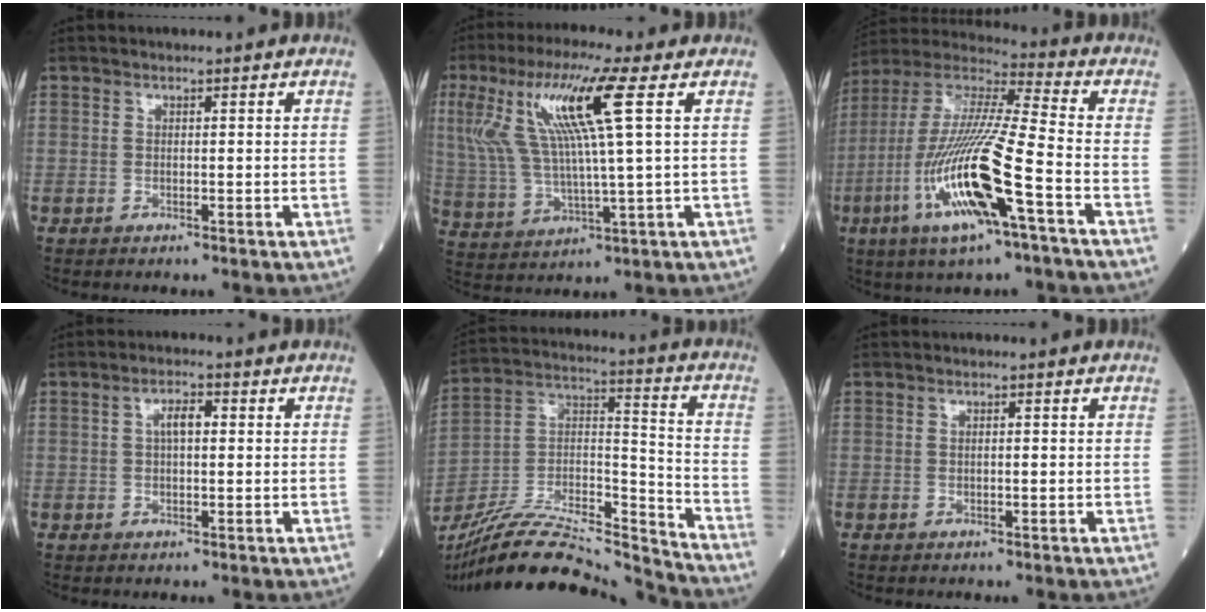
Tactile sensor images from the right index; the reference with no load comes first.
{"total": 14.2, "force": [4.9, 0.4, 13.3], "torque": [-0.289, 0.014, 0.091]}
{"total": 19.9, "force": [-6.9, 1.6, 18.6], "torque": [-0.404, -0.026, -0.137]}
{"total": 3.0, "force": [0.6, 1.1, 2.7], "torque": [-0.050, 0.008, 0.009]}
{"total": 22.9, "force": [-21.5, 1.7, 7.7], "torque": [-0.160, 0.014, -0.364]}
{"total": 0.6, "force": [0.0, 0.2, 0.5], "torque": [-0.011, 0.001, 0.000]}